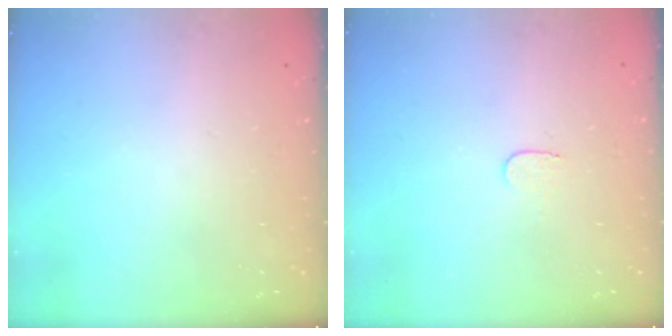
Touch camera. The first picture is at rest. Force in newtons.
{"total": 3.2, "press": 3.2, "slide": 0.3}